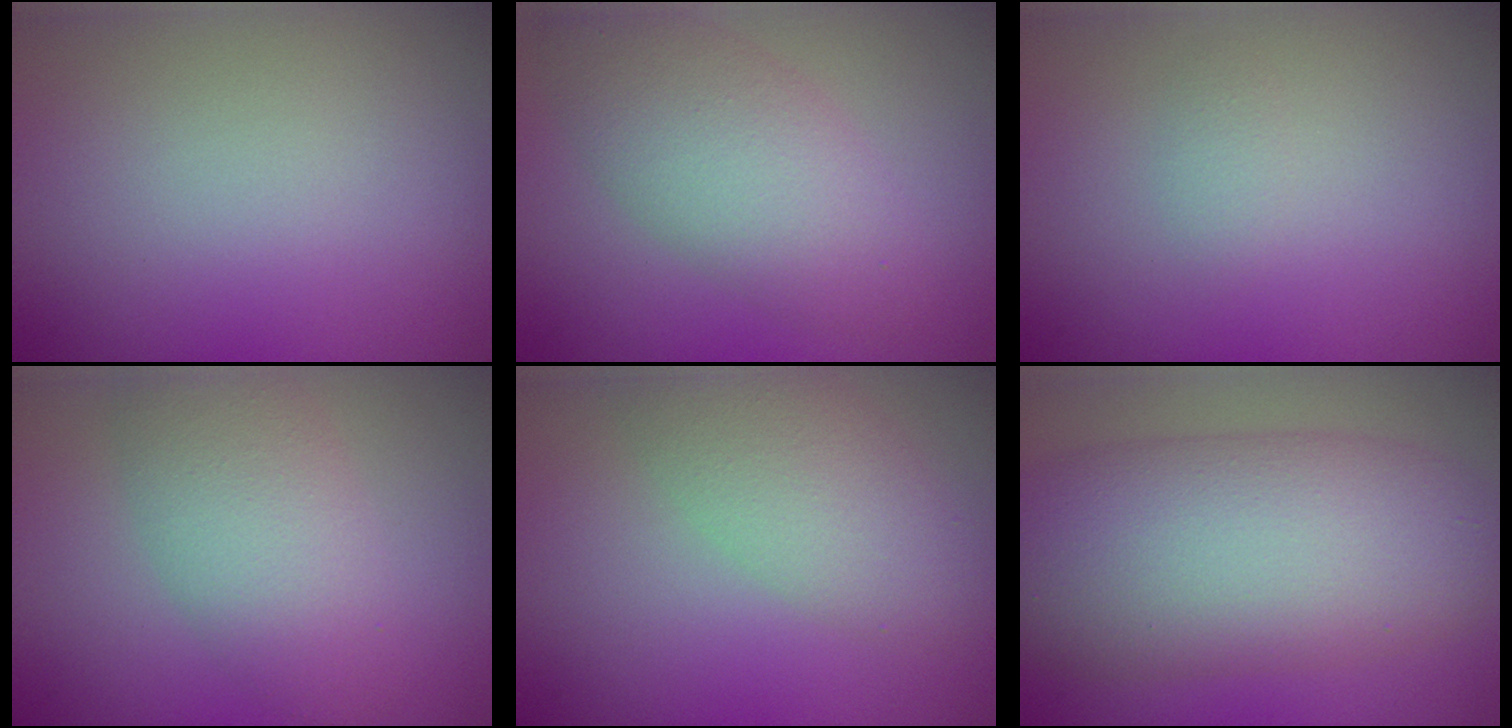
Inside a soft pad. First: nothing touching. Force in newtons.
{"total": 5.3, "press": 5.3, "slide": 0.3}
{"total": 0.8, "press": 0.8, "slide": 0.0}
{"total": 5.0, "press": 4.9, "slide": 0.2}
{"total": 4.5, "press": 4.5, "slide": 0.3}
{"total": 10.5, "press": 10.5, "slide": 0.2}